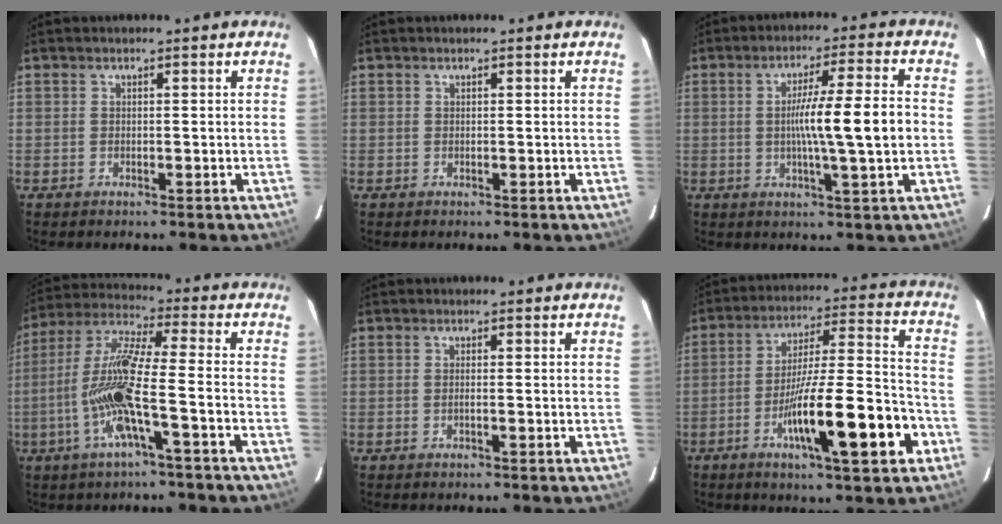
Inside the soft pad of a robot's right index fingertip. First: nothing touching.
{"total": 0.0}
{"total": 10.2, "force": [-0.7, -0.6, 10.2], "torque": [-0.166, 0.004, -0.014]}
{"total": 12.7, "force": [-4.0, 0.4, 12.0], "torque": [-0.250, 0.007, -0.082]}
{"total": 0.7, "force": [-0.2, 0.0, 0.6], "torque": [-0.013, 0.001, -0.003]}
{"total": 17.3, "force": [-6.9, 1.7, 15.8], "torque": [-0.259, 0.000, -0.107]}